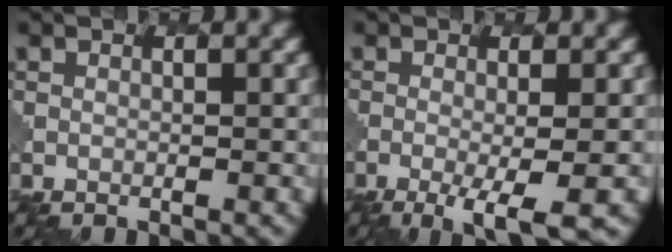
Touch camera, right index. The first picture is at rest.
{"total": 5.5, "force": [-2.4, 1.3, 4.8], "torque": [-0.065, -0.005, -0.033]}